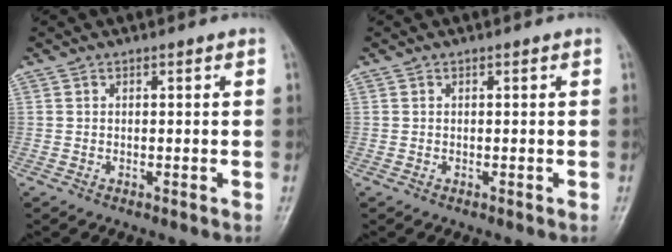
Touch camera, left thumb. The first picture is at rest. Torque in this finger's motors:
{"motor_torque": [0.00, 0.00, 0.06, -0.06, 0.00]}